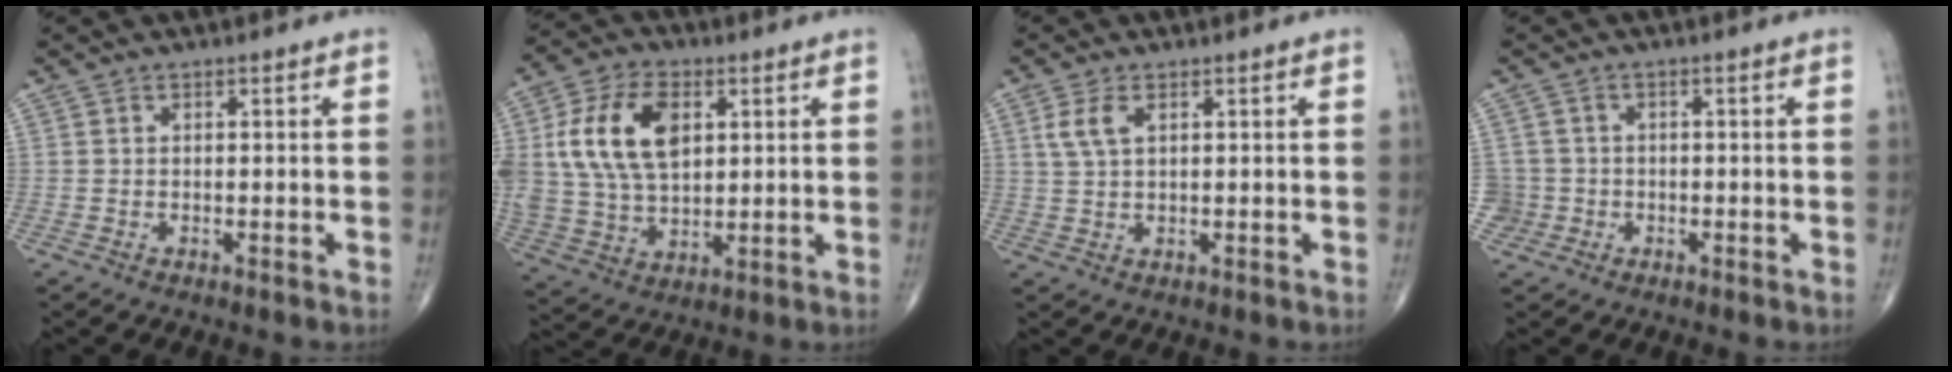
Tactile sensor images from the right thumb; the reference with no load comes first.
{"total": 16.5, "force": [4.2, 10.2, 12.3], "torque": [-0.228, 0.000, 0.082]}
{"total": 4.1, "force": [1.6, 2.0, 3.2], "torque": [-0.074, 0.005, 0.036]}
{"total": 3.4, "force": [-0.8, 3.2, -0.4], "torque": [0.026, 0.013, -0.019]}